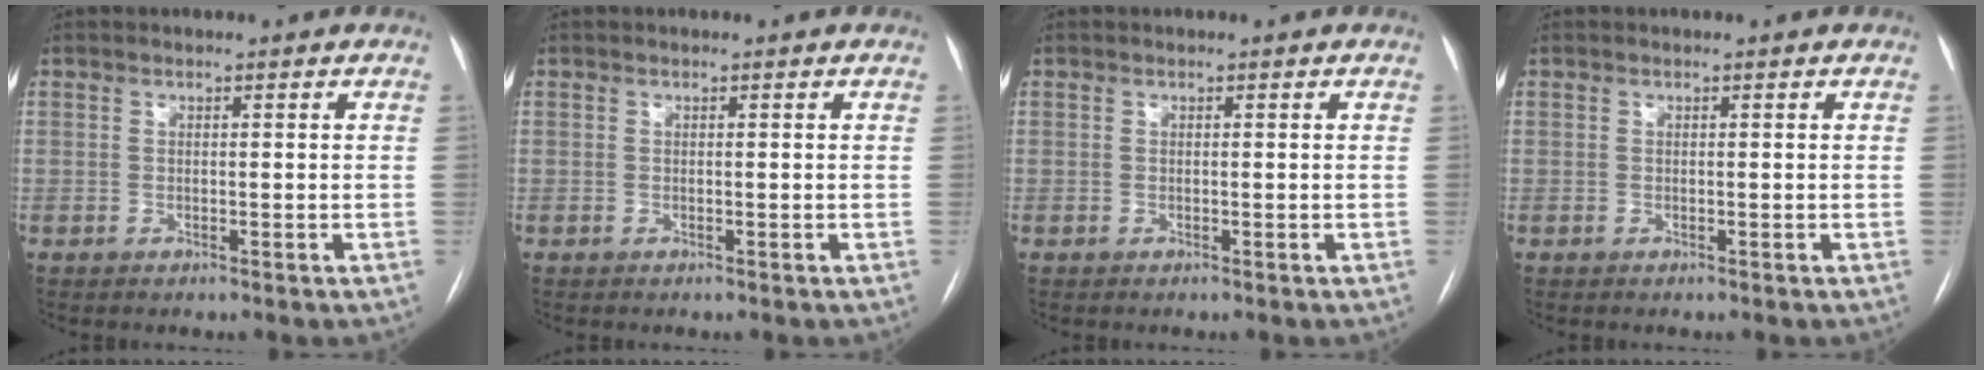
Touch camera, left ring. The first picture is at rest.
{"total": 0.0}
{"total": 0.0}
{"total": 0.0}